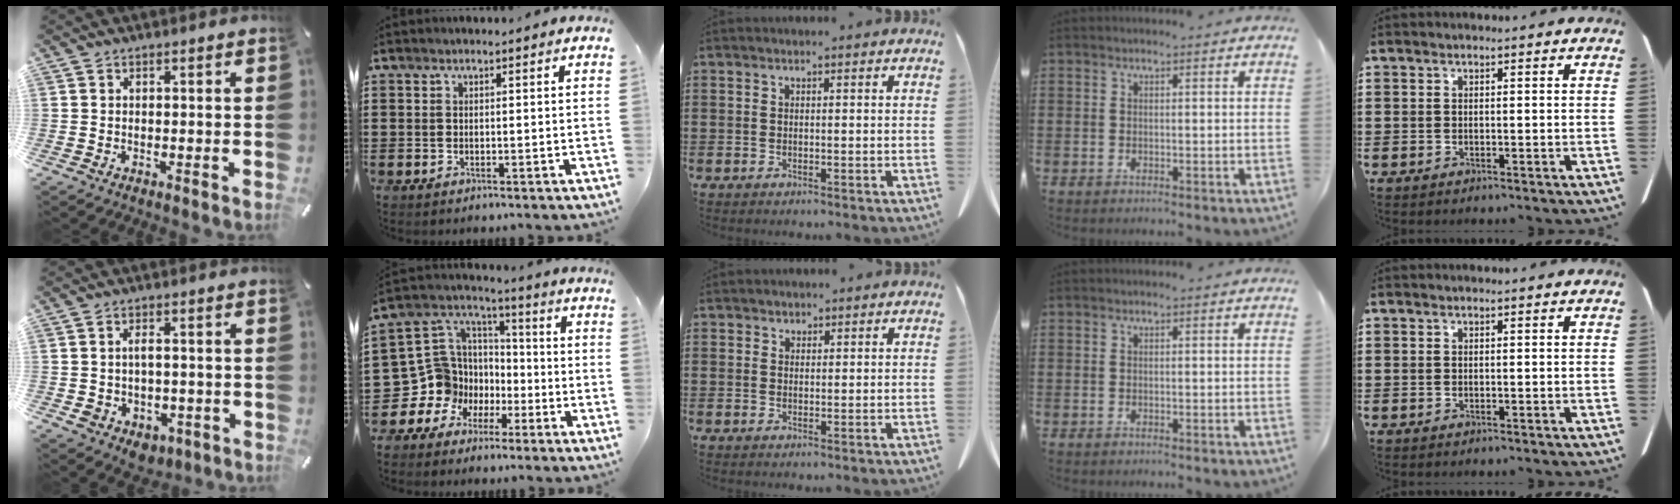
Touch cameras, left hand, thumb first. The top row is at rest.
{"thumb": {"total": 5.1, "force": [-0.3, 4.0, 3.1], "torque": [-0.052, 0.005, -0.004]}, "index": {"total": 9.3, "force": [-2.7, 8.9, 0.5], "torque": [-0.068, -0.013, -0.046]}, "middle": {"total": 1.4, "force": [1.3, 0.7, -0.1], "torque": [-0.003, 0.001, 0.026]}}